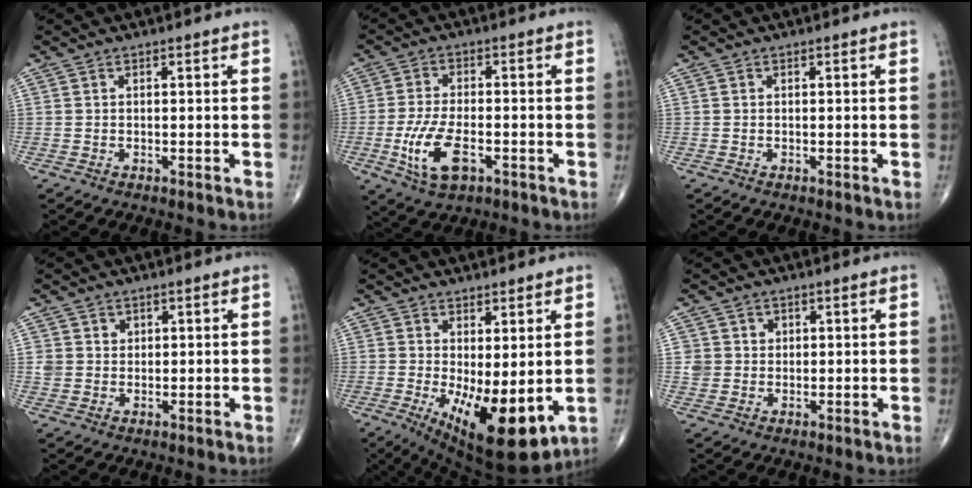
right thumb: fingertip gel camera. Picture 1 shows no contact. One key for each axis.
{"total": 9.7, "fx": -3.3, "fy": 4.6, "fz": 7.8, "tx": -0.158, "ty": 0.005, "tz": -0.056}
{"total": 0.0}
{"total": 2.9, "fx": 1.0, "fy": 2.6, "fz": 0.6, "tx": 0.007, "ty": -0.005, "tz": 0.017}
{"total": 13.9, "fx": -2.3, "fy": 5.2, "fz": 12.7, "tx": -0.190, "ty": -0.030, "tz": -0.016}
{"total": 3.3, "fx": 0.9, "fy": 3.2, "fz": 0.4, "tx": 0.015, "ty": -0.001, "tz": 0.014}